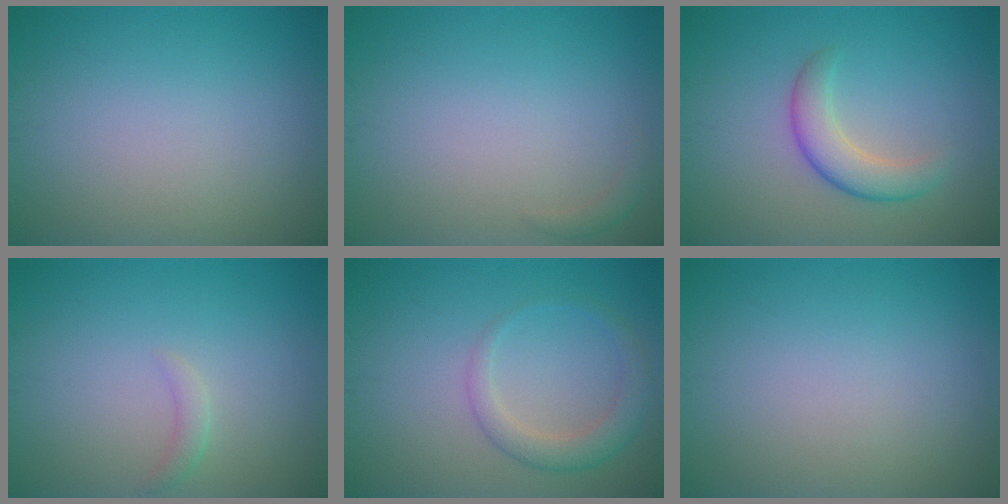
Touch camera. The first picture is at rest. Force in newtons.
{"total": 0.9, "press": 0.9, "slide": 0.1}
{"total": 3.4, "press": 3.3, "slide": 0.2}
{"total": 1.0, "press": 1.0, "slide": 0.1}
{"total": 2.8, "press": 2.8, "slide": 0.2}
{"total": 0.0}